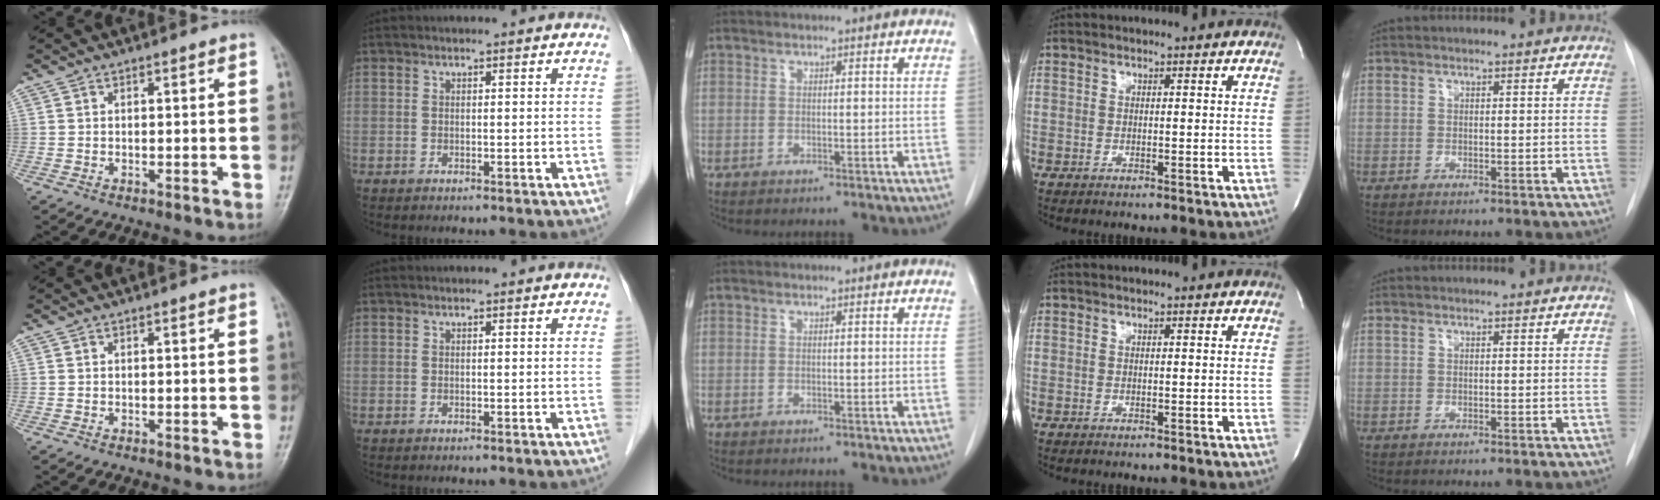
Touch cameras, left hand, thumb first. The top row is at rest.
{}